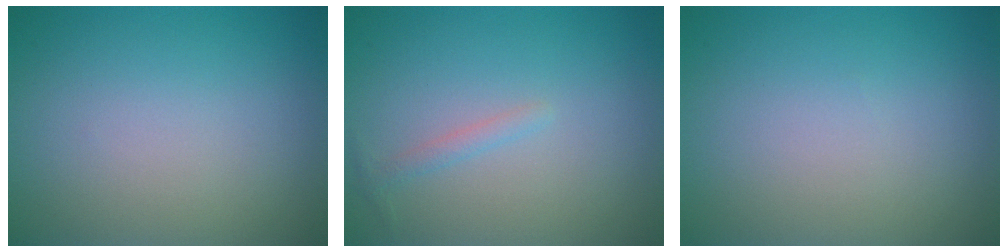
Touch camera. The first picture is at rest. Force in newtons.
{"total": 0.9, "press": 0.9, "slide": 0.0}
{"total": 0.0}